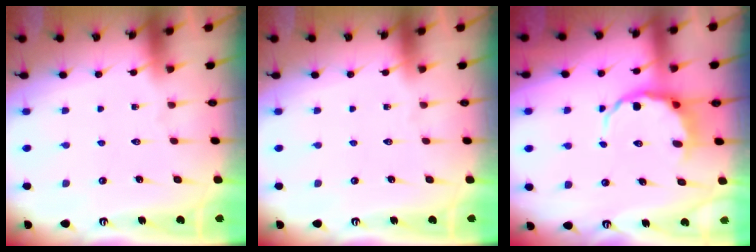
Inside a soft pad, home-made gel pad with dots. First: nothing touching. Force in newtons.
{"total": 0.0}
{"total": 6.9, "press": 6.5, "slide": 2.2}